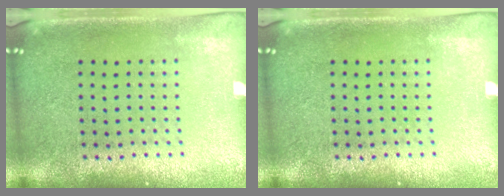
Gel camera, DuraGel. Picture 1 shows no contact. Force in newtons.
{"total": 0.0}